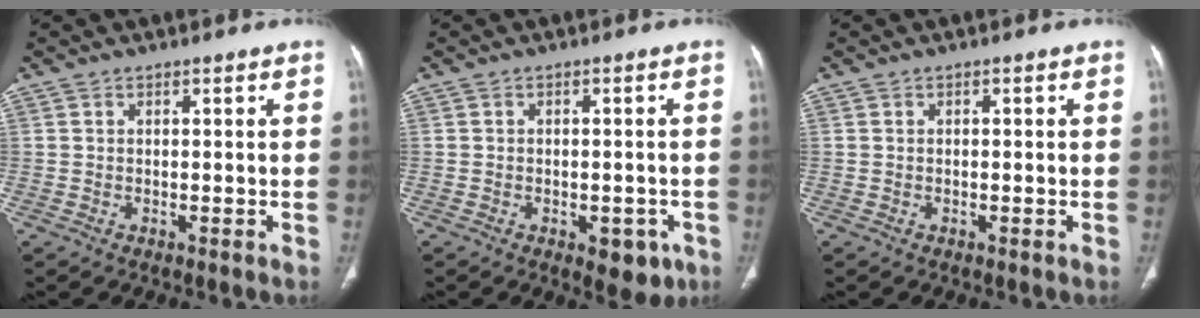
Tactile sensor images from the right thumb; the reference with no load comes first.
{"total": 5.7, "force": [-2.5, 3.2, 4.0], "torque": [-0.026, 0.008, -0.024]}
{"total": 0.0}